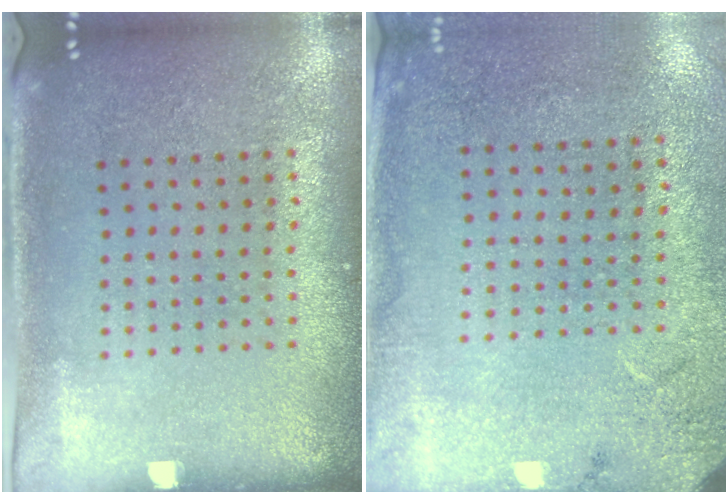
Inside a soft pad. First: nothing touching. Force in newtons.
{"total": 2.6, "press": 2.1, "slide": 1.6}